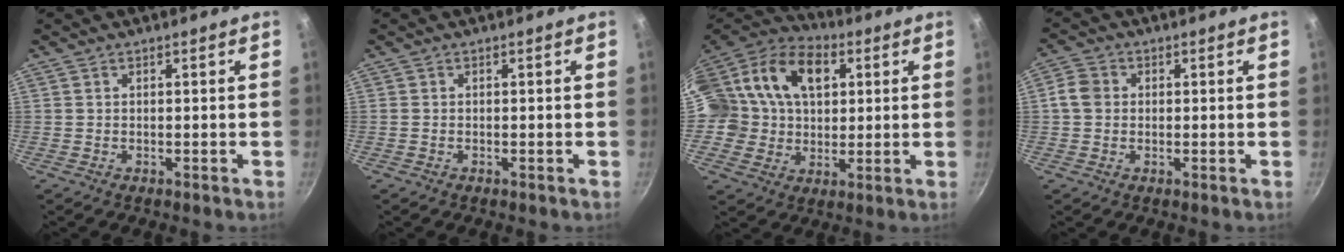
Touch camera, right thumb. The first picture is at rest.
{"total": 0.0}
{"total": 22.0, "force": [6.0, 17.3, 12.3], "torque": [-0.231, 0.028, 0.094]}
{"total": 4.0, "force": [0.1, 3.4, 2.0], "torque": [-0.029, 0.009, -0.009]}